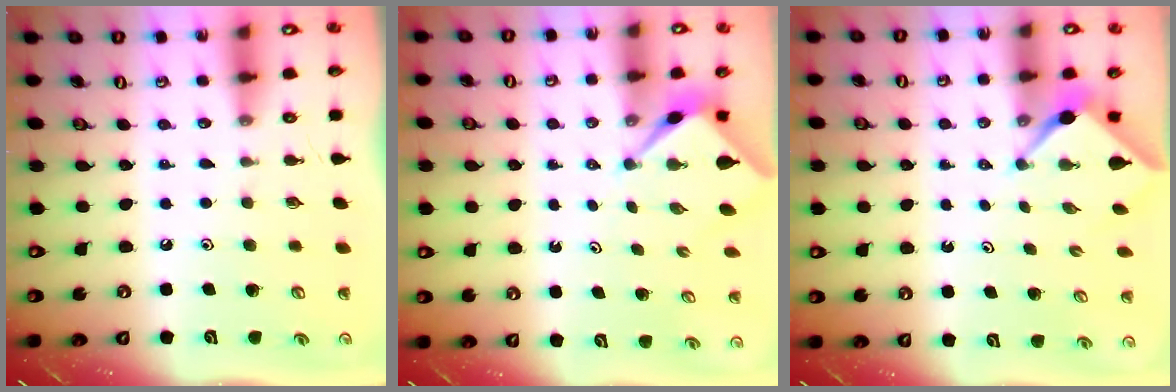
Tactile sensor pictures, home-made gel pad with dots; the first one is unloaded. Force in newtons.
{"total": 2.4, "press": 2.4, "slide": 0.3}
{"total": 2.4, "press": 2.4, "slide": 0.3}